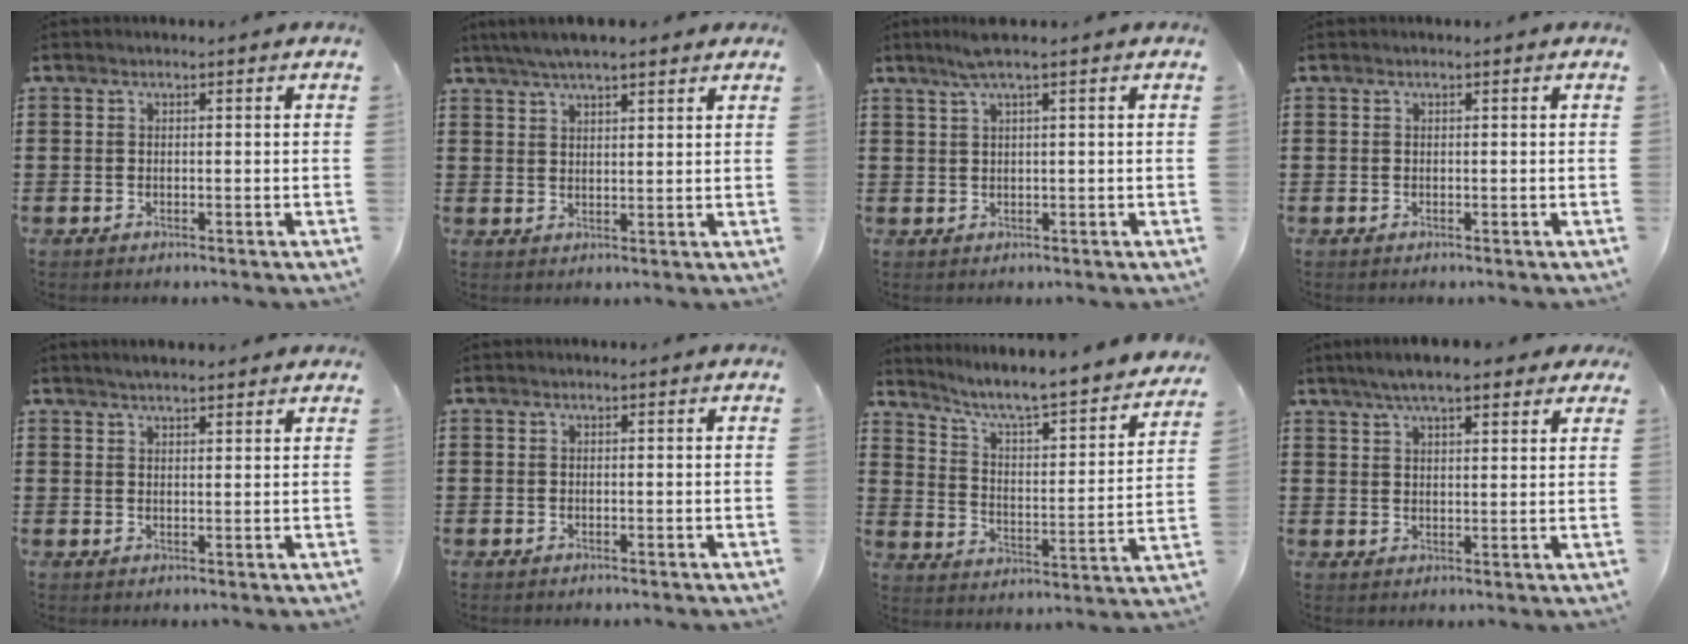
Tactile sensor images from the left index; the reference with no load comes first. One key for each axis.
{"total": 4.4, "fx": 3.6, "fy": 0.7, "fz": 2.3, "tx": -0.053, "ty": 0.000, "tz": 0.066}
{"total": 2.7, "fx": 1.6, "fy": -0.2, "fz": 2.2, "tx": -0.045, "ty": 0.000, "tz": 0.029}
{"total": 0.0}
{"total": 2.4, "fx": 2.3, "fy": 0.2, "fz": 0.8, "tx": -0.020, "ty": 0.001, "tz": 0.043}
{"total": 0.0}
{"total": 5.6, "fx": 4.9, "fy": 0.1, "fz": 2.7, "tx": -0.078, "ty": -0.048, "tz": 0.071}
{"total": 5.9, "fx": 4.7, "fy": 1.2, "fz": 3.3, "tx": -0.075, "ty": 0.000, "tz": 0.085}